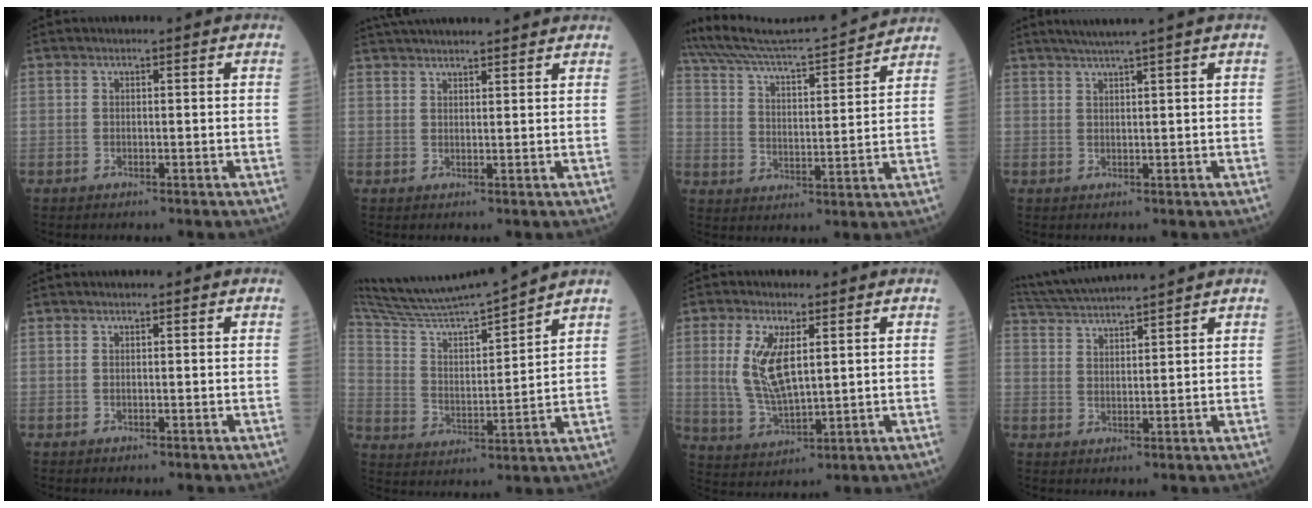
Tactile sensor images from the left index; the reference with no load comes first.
{"total": 11.6, "force": [10.6, 1.1, 4.5], "torque": [-0.070, 0.033, 0.151]}
{"total": 17.0, "force": [16.2, -1.1, 4.7], "torque": [-0.101, -0.012, 0.253]}
{"total": 4.1, "force": [3.1, -1.4, 2.2], "torque": [-0.034, 0.009, 0.057]}
{"total": 0.0}
{"total": 15.8, "force": [14.7, -1.7, 5.5], "torque": [-0.112, -0.012, 0.258]}
{"total": 8.5, "force": [2.0, 2.9, 7.7], "torque": [-0.172, -0.001, 0.053]}
{"total": 10.1, "force": [9.4, -1.4, 3.4], "torque": [-0.070, 0.023, 0.159]}